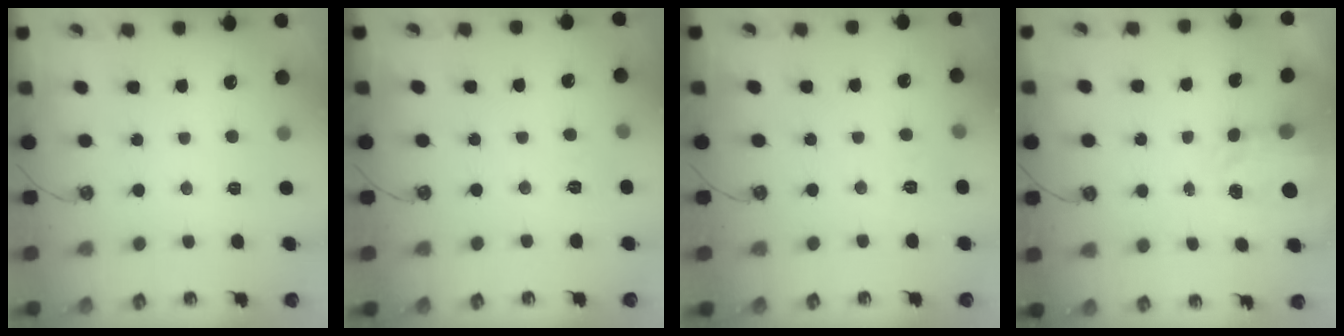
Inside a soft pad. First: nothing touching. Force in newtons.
{"total": 3.8, "press": 3.8, "slide": 0.6}
{"total": 2.8, "press": 2.8, "slide": 0.5}
{"total": 3.5, "press": 3.4, "slide": 0.6}